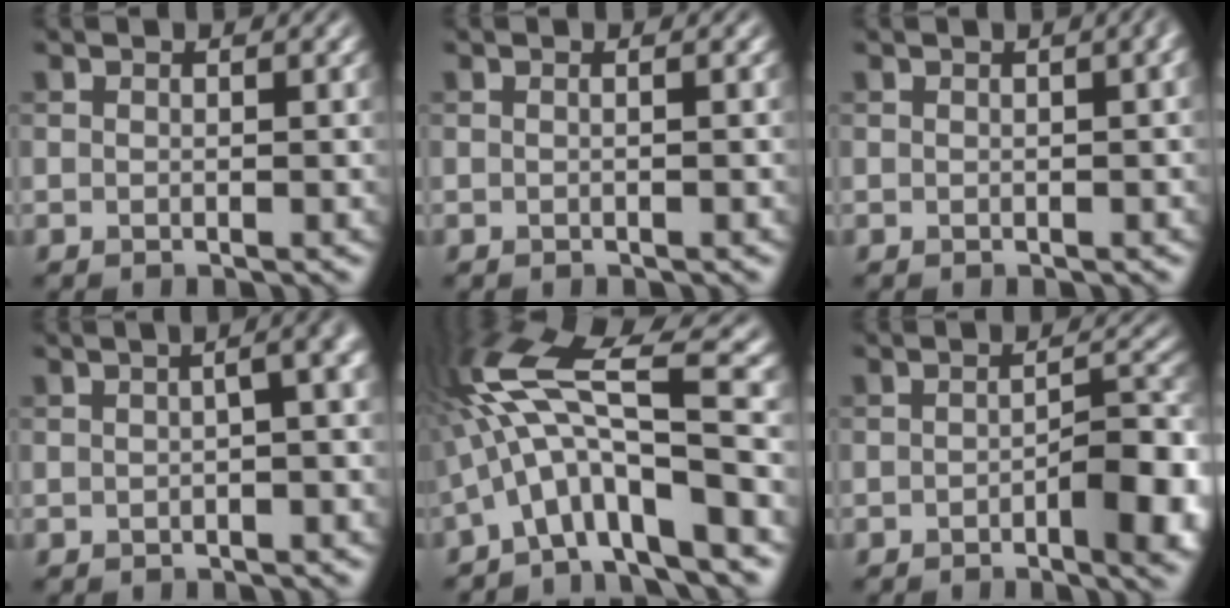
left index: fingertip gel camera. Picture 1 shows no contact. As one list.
[{"total": 0.6, "force": [0.0, 0.3, 0.6], "torque": [-0.008, -0.001, -0.007]}, {"total": 1.9, "force": [0.4, 0.7, 1.7], "torque": [-0.010, 0.009, 0.007]}, {"total": 6.3, "force": [0.7, 2.7, 5.7], "torque": [-0.031, 0.022, -0.008]}, {"total": 10.4, "force": [-1.9, 2.4, 9.9], "torque": [-0.177, 0.030, -0.038]}, {"total": 6.3, "force": [-2.2, 1.9, 5.6], "torque": [-0.078, -0.002, -0.031]}]